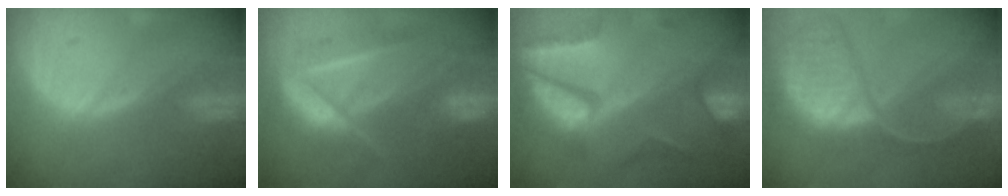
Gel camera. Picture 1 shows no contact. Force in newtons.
{"total": 8.2, "press": 7.8, "slide": 2.5}
{"total": 10.3, "press": 8.8, "slide": 5.4}
{"total": 12.1, "press": 9.9, "slide": 7.0}